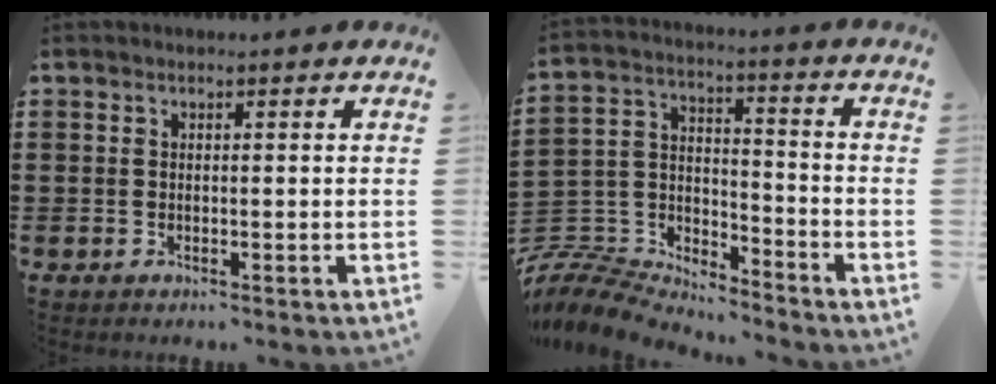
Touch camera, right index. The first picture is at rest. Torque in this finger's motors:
{"motor_torque": [-0.86, -1.28, 0.63, 0.07]}